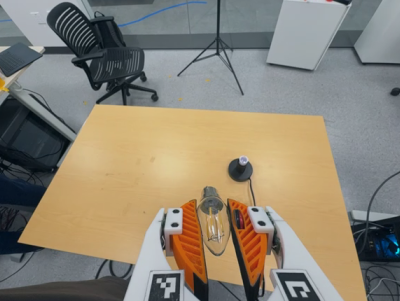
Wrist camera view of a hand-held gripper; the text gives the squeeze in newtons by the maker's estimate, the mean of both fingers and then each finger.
{"total": 12.8, "left": 14.0, "right": 11.5}